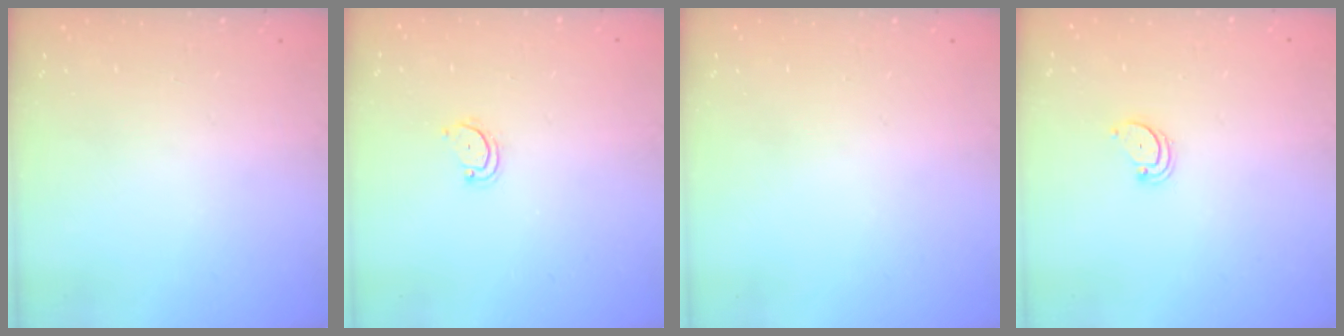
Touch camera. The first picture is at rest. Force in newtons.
{"total": 2.8, "press": 2.8, "slide": 0.3}
{"total": 0.0}
{"total": 1.8, "press": 1.8, "slide": 0.2}